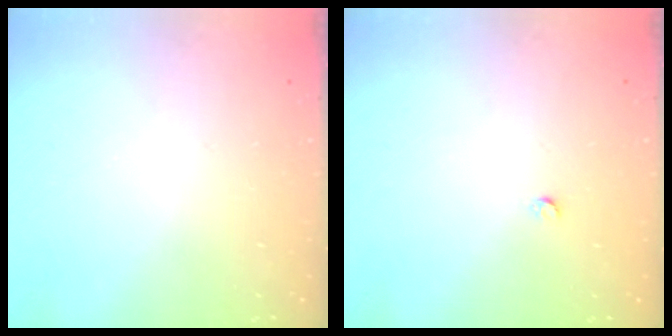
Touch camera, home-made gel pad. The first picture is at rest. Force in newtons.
{"total": 2.4, "press": 2.4, "slide": 0.3}